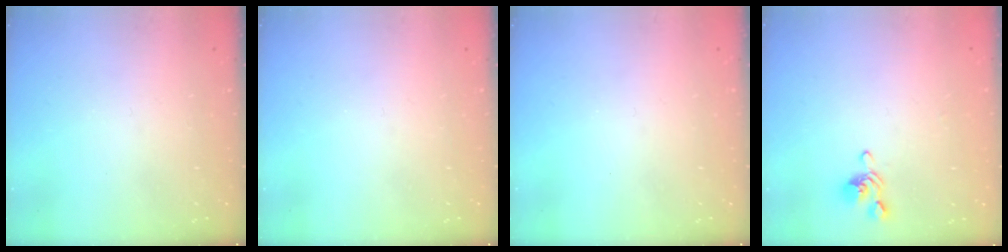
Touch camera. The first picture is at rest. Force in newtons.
{"total": 0.0}
{"total": 0.0}
{"total": 1.3, "press": 1.1, "slide": 0.8}